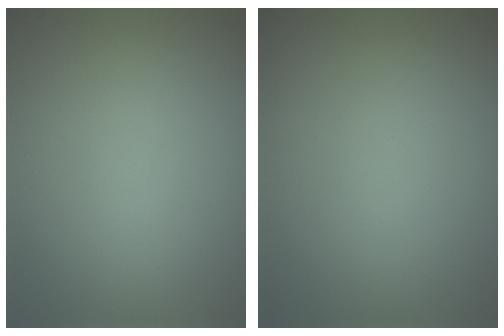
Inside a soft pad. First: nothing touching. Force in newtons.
{"total": 0.0}